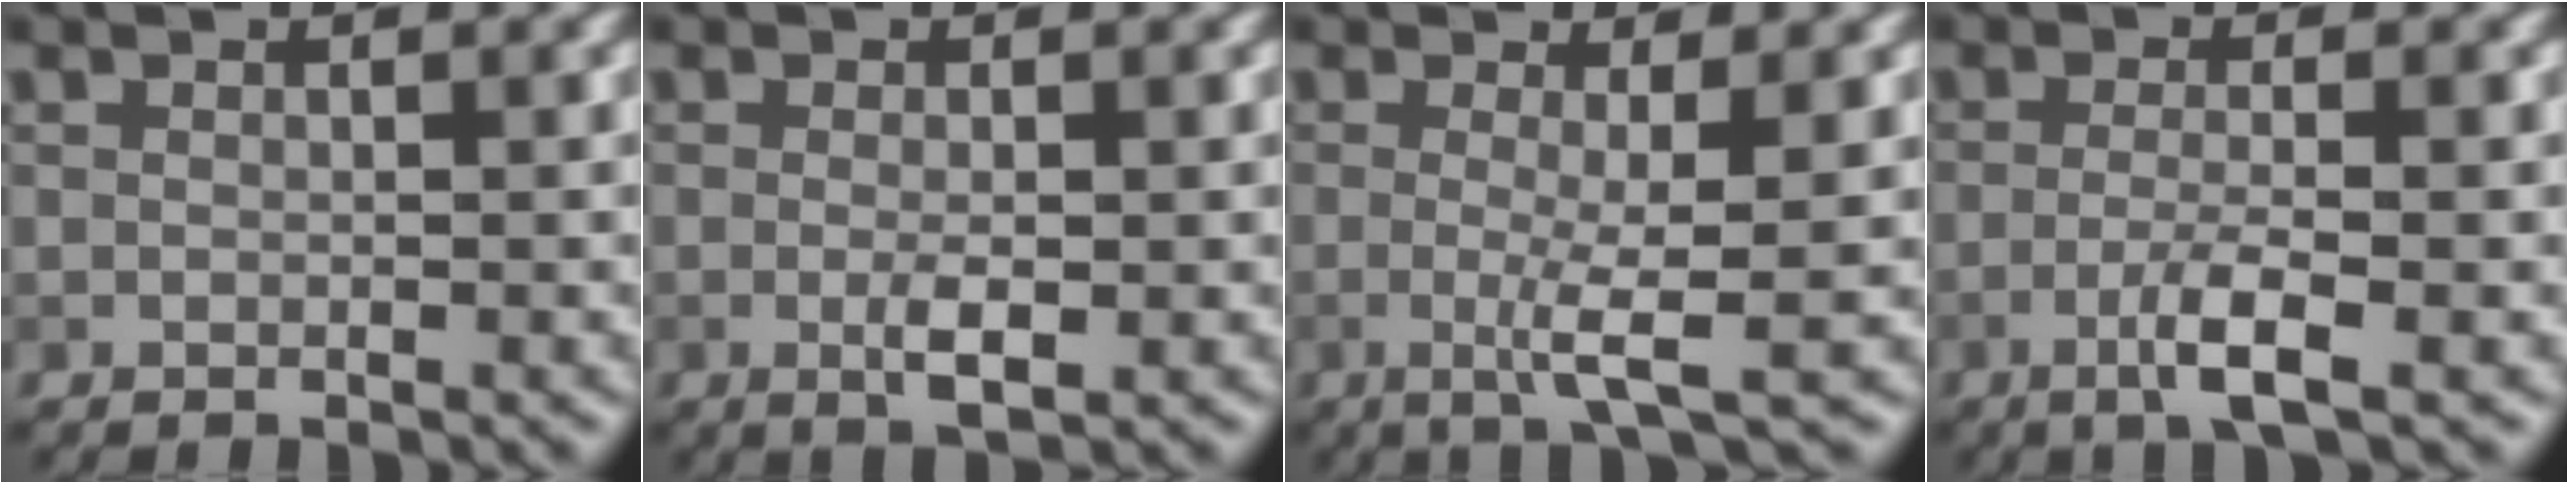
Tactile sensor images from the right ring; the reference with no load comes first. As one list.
[{"total": 1.9, "force": [-0.3, 0.4, 1.9], "torque": [-0.037, 0.001, -0.002]}, {"total": 3.7, "force": [-0.3, 0.5, 3.7], "torque": [-0.065, -0.004, -0.006]}, {"total": 3.0, "force": [-1.3, 0.3, 2.7], "torque": [-0.051, 0.012, -0.032]}]